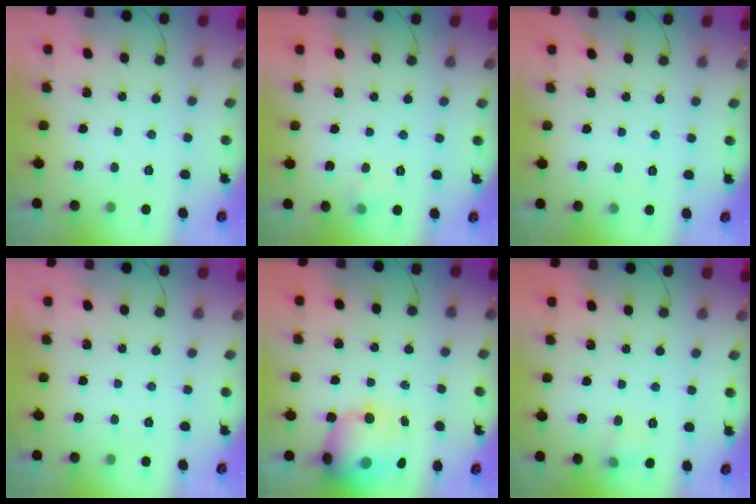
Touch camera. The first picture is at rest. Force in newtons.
{"total": 4.7, "press": 4.4, "slide": 1.6}
{"total": 6.6, "press": 1.7, "slide": 6.4}
{"total": 0.0}
{"total": 16.6, "press": 16.1, "slide": 4.0}
{"total": 6.3, "press": 6.0, "slide": 1.7}